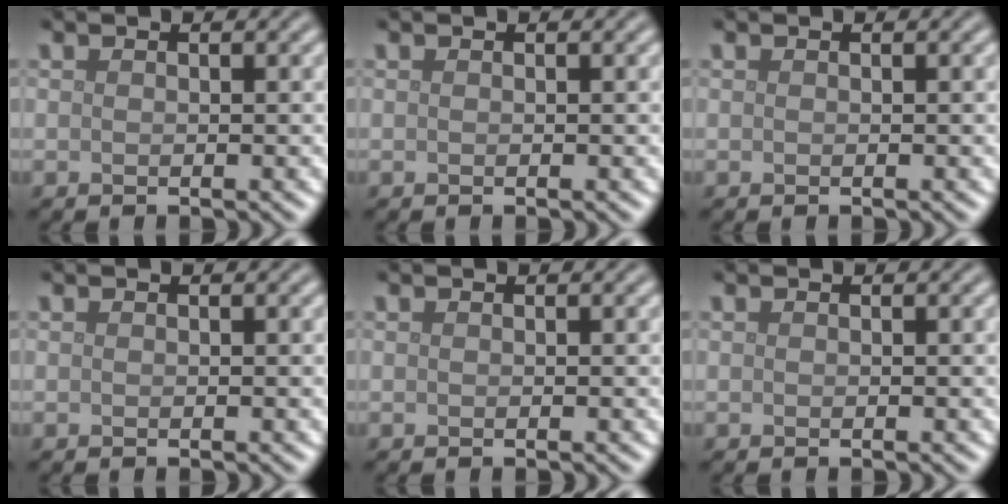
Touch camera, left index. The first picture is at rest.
{"total": 0.0}
{"total": 0.0}
{"total": 0.0}
{"total": 0.0}
{"total": 0.0}